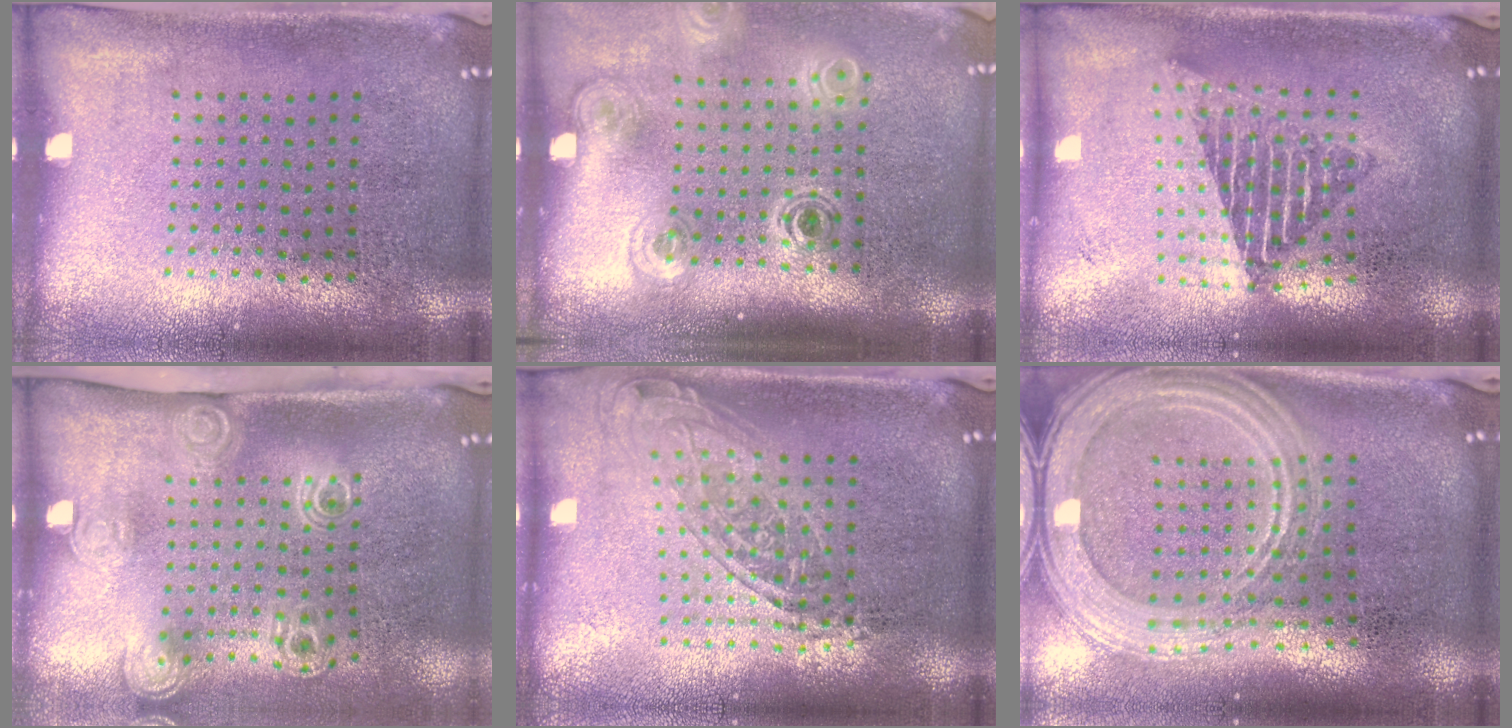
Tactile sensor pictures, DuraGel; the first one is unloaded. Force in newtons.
{"total": 1.8, "press": 1.2, "slide": 1.4}
{"total": 1.9, "press": 1.5, "slide": 1.1}
{"total": 2.1, "press": 1.5, "slide": 1.5}
{"total": 1.5, "press": 1.2, "slide": 0.9}
{"total": 2.7, "press": 2.3, "slide": 1.5}